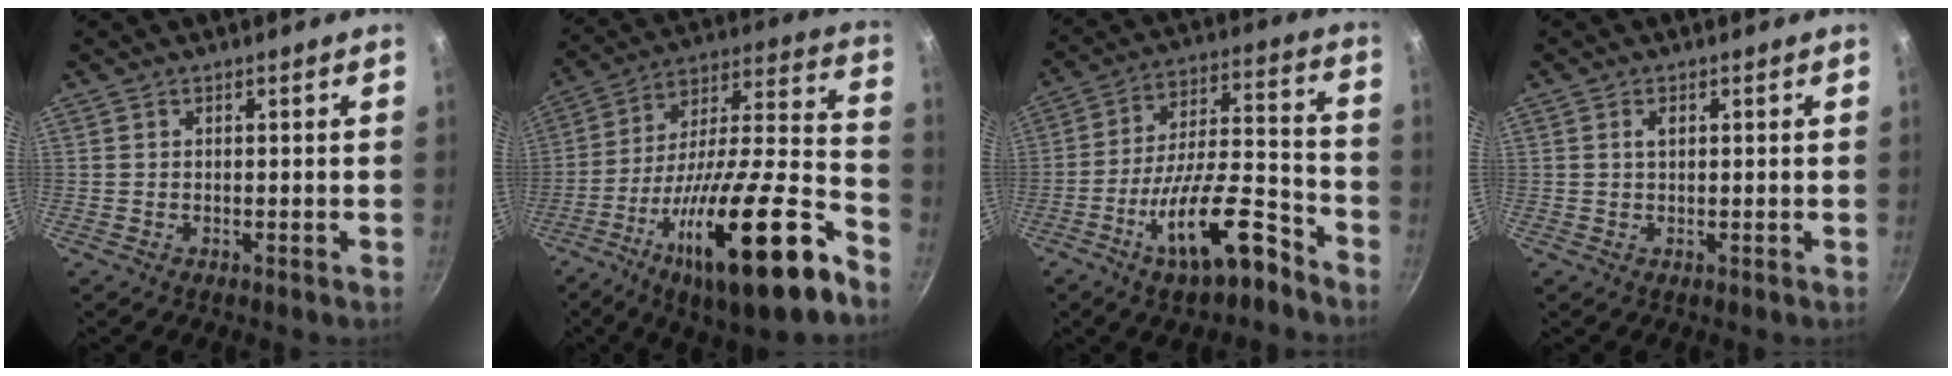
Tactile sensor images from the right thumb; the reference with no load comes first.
{"total": 29.1, "force": [-15.1, 7.4, 23.7], "torque": [-0.332, 0.074, -0.253]}
{"total": 16.9, "force": [-9.8, 5.7, 12.5], "torque": [-0.183, 0.073, -0.167]}
{"total": 1.3, "force": [0.4, 0.8, 1.0], "torque": [-0.015, 0.001, 0.007]}